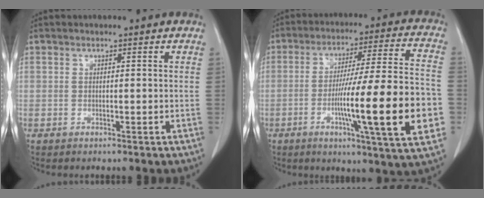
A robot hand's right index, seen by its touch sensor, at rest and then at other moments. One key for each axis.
{"total": 20.9, "fx": -5.1, "fy": 0.6, "fz": 20.2, "tx": -0.277, "ty": -0.004, "tz": -0.075}